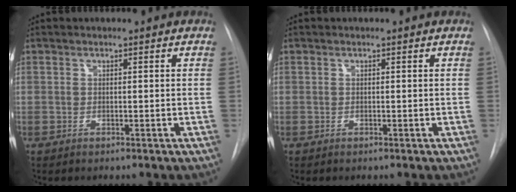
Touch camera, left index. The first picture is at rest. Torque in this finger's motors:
{"motor_torque": [-0.04, 0.04, 0.00, 0.00]}